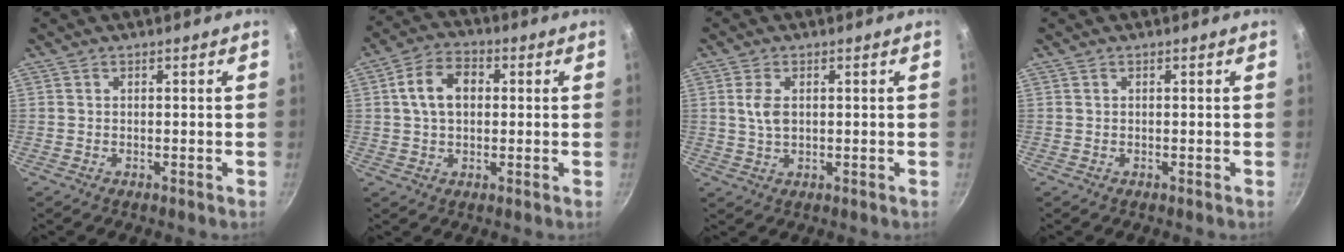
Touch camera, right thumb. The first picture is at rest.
{"total": 8.8, "force": [1.3, 6.1, 6.2], "torque": [-0.089, 0.019, 0.013]}
{"total": 4.0, "force": [0.8, 2.3, 3.2], "torque": [-0.059, -0.001, 0.015]}
{"total": 0.0}